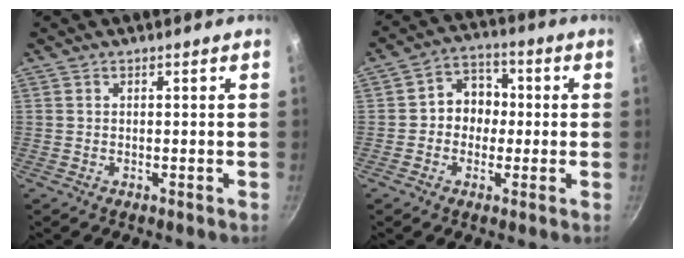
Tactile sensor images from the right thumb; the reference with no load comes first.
{"total": 7.6, "force": [-0.3, 6.6, 3.8], "torque": [-0.011, 0.020, -0.017]}